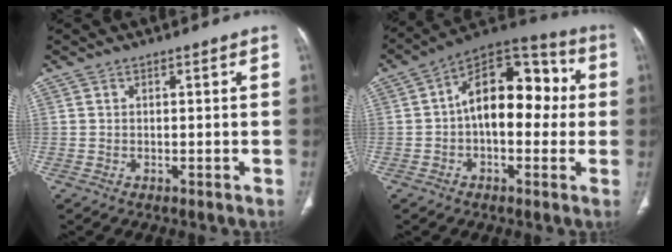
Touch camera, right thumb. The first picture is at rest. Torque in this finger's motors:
{"motor_torque": [-0.17, 1.41, 0.11, -0.10, 0.11]}